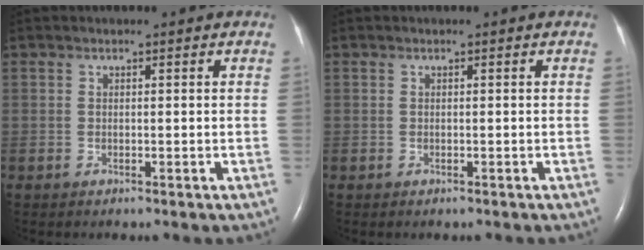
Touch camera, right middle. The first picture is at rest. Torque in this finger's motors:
{"motor_torque": [0.08, -0.08, 0.00, 0.01]}